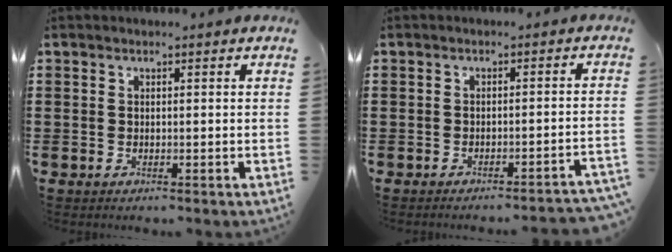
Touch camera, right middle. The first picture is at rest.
{"total": 1.9, "force": [-1.8, -0.5, 0.6], "torque": [-0.012, -0.002, -0.036]}